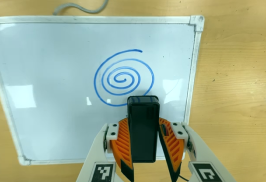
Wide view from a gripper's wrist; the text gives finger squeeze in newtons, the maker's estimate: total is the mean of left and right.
{"total": 6.9, "left": 5.9, "right": 7.8}